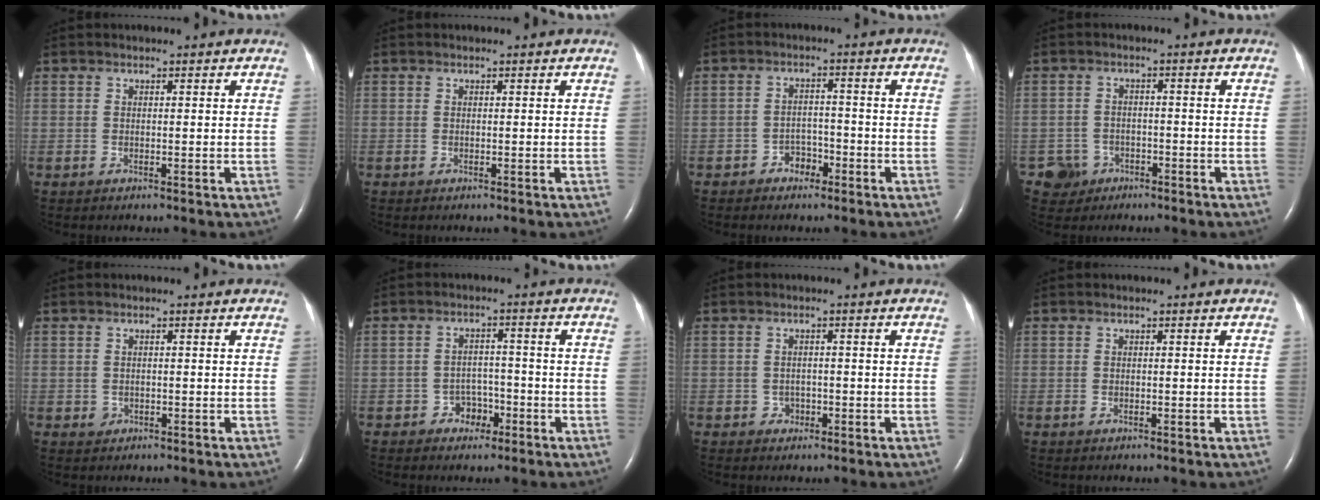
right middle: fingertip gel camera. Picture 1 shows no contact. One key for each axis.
{"total": 0.0}
{"total": 3.3, "fx": -2.1, "fy": 2.2, "fz": 1.3, "tx": -0.016, "ty": 0.009, "tz": -0.034}
{"total": 3.9, "fx": -2.2, "fy": 3.2, "fz": -0.5, "tx": 0.011, "ty": 0.012, "tz": -0.036}
{"total": 1.0, "fx": -0.3, "fy": 0.9, "fz": 0.2, "tx": -0.002, "ty": 0.002, "tz": -0.003}
{"total": 3.5, "fx": -2.0, "fy": 2.7, "fz": 1.1, "tx": -0.010, "ty": 0.012, "tz": -0.028}
{"total": 1.6, "fx": -0.7, "fy": 1.3, "fz": 0.3, "tx": -0.003, "ty": 0.006, "tz": -0.010}
{"total": 0.0}